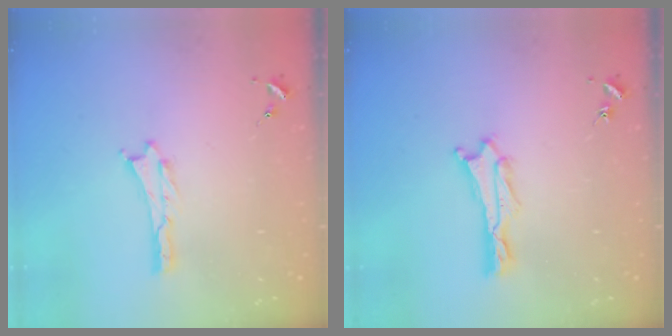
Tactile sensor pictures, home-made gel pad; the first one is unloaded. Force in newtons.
{"total": 1.0, "press": 1.0, "slide": 0.1}